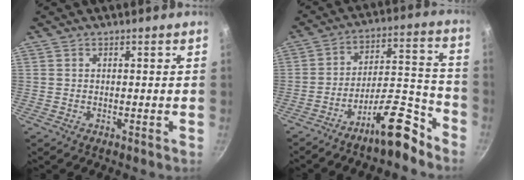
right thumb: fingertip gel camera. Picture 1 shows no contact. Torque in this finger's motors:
{"motor_torque": [1.30, 1.07, 0.09, -0.14, 0.10]}